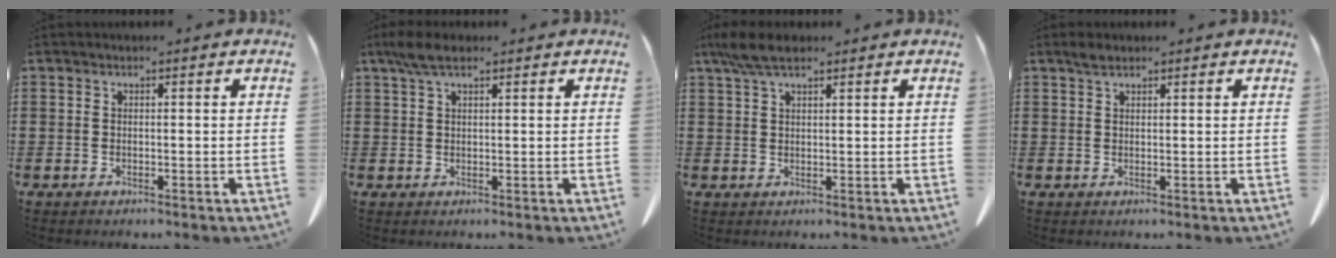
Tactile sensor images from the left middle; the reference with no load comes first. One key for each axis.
{"total": 3.5, "fx": 2.1, "fy": 1.2, "fz": 2.5, "tx": -0.056, "ty": 0.005, "tz": 0.037}
{"total": 4.5, "fx": 2.9, "fy": 1.3, "fz": 3.1, "tx": -0.068, "ty": 0.002, "tz": 0.054}
{"total": 1.5, "fx": 1.1, "fy": 0.7, "fz": 0.8, "tx": -0.019, "ty": 0.003, "tz": 0.021}